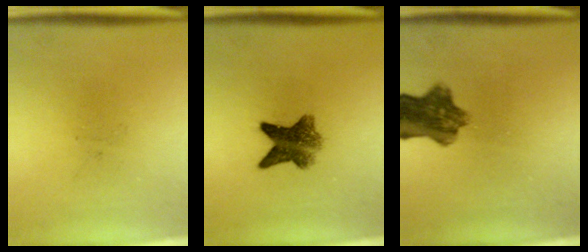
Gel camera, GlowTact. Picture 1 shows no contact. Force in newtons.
{"total": 6.9}
{"total": 8.1}